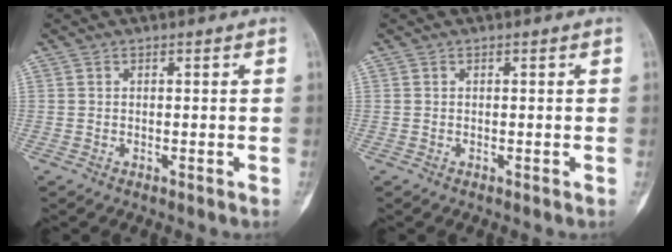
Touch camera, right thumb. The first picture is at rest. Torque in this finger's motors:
{"motor_torque": [0.01, 0.01, -0.08, -0.04, 0.01]}